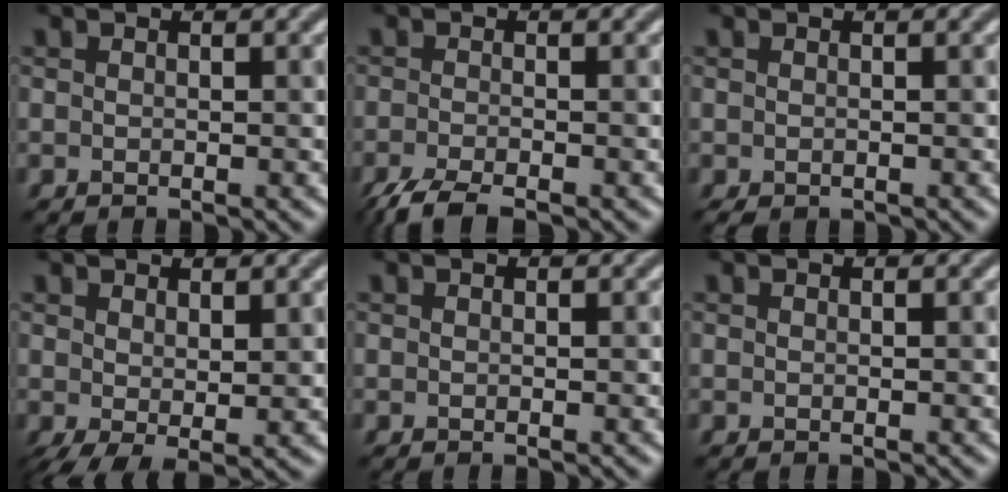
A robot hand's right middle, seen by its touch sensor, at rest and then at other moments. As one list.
[{"total": 3.1, "force": [-2.5, 0.5, 1.8], "torque": [-0.039, -0.008, -0.053]}, {"total": 0.8, "force": [-0.6, 0.4, 0.4], "torque": [-0.007, -0.006, -0.009]}, {"total": 2.8, "force": [0.3, 1.2, 2.5], "torque": [-0.054, -0.005, 0.009]}, {"total": 0.0}, {"total": 0.0}]